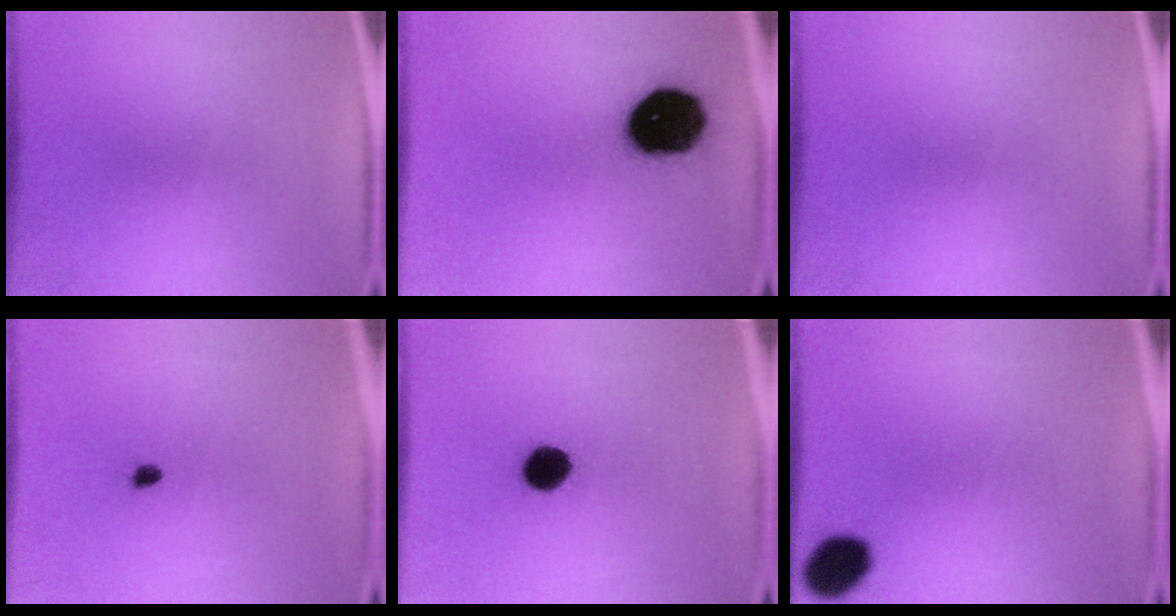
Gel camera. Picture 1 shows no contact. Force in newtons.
{"total": 18.8}
{"total": 0.0}
{"total": 1.0}
{"total": 6.9}
{"total": 7.7}